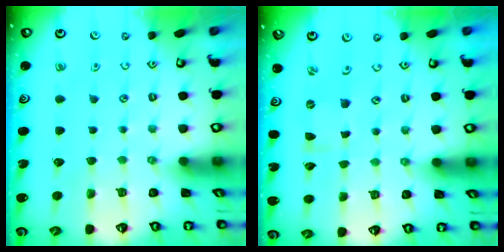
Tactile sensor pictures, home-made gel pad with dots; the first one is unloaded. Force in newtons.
{"total": 0.0}